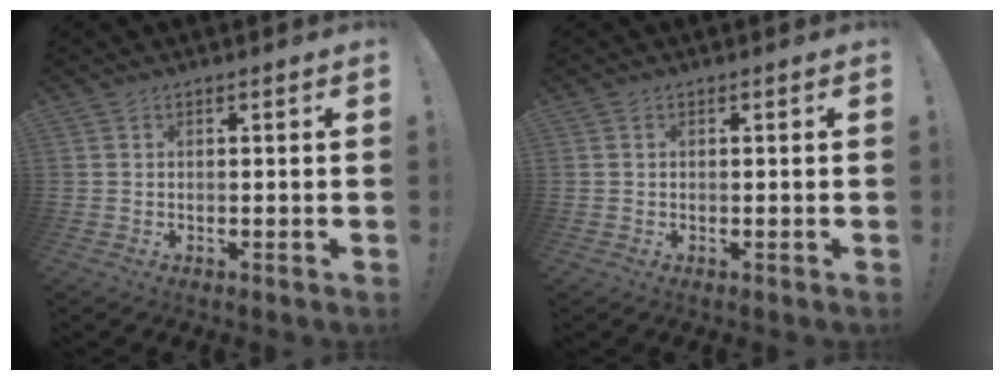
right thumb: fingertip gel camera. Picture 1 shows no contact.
{"total": 0.0}